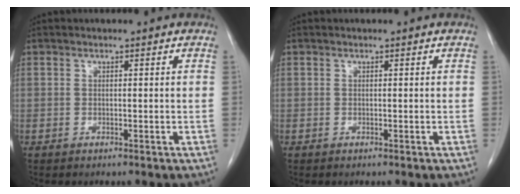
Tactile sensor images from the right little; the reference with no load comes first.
{"total": 0.0}